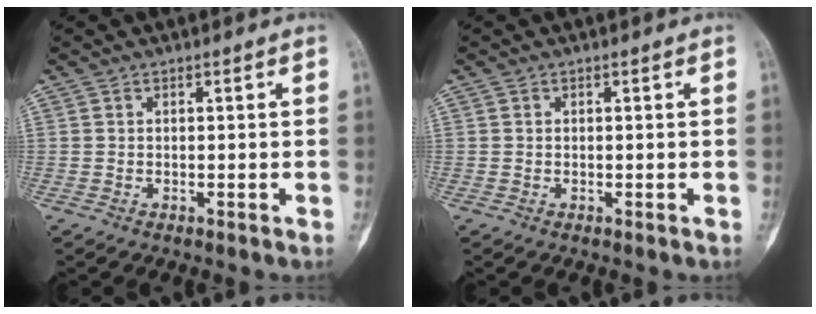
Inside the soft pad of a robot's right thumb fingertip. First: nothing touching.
{"total": 0.0}